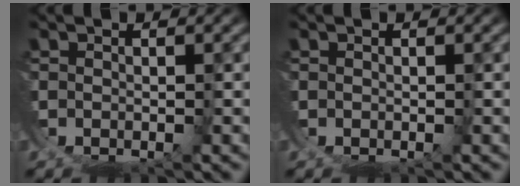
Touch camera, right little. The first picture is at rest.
{"total": 0.0}